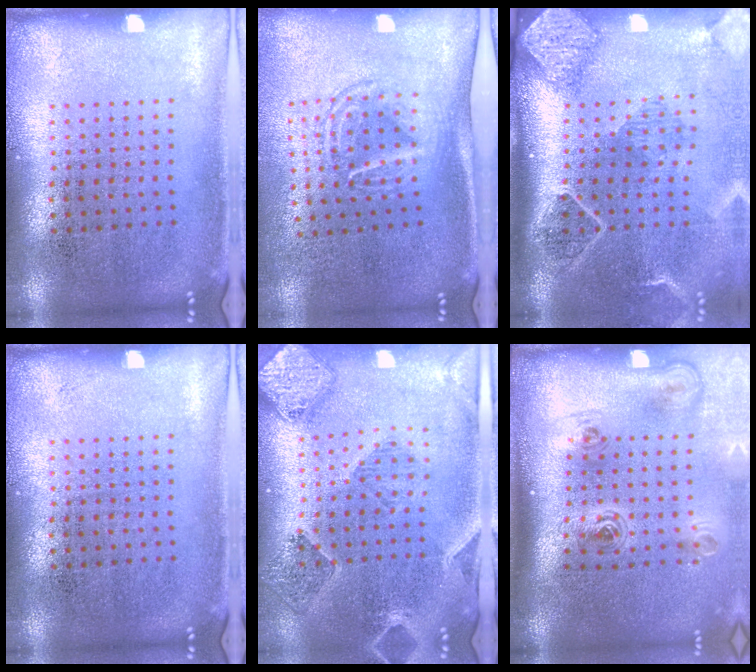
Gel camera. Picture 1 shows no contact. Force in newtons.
{"total": 1.6, "press": 1.2, "slide": 1.1}
{"total": 2.7, "press": 2.0, "slide": 1.8}
{"total": 0.0}
{"total": 1.6, "press": 1.5, "slide": 0.4}
{"total": 2.2, "press": 1.4, "slide": 1.7}